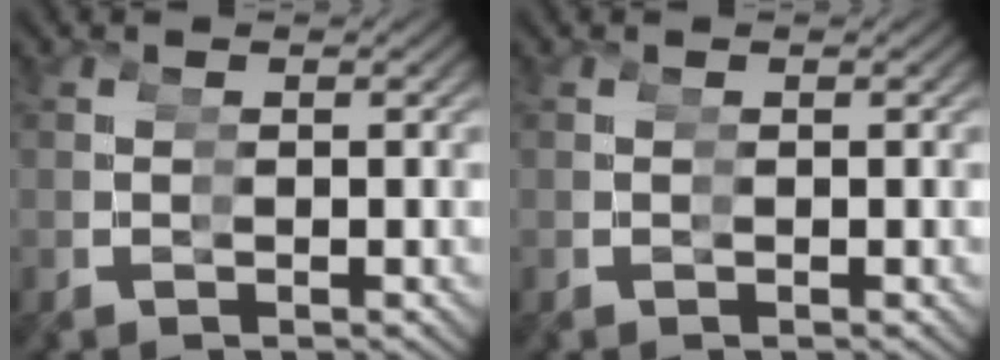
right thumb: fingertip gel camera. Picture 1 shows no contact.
{"total": 0.0}